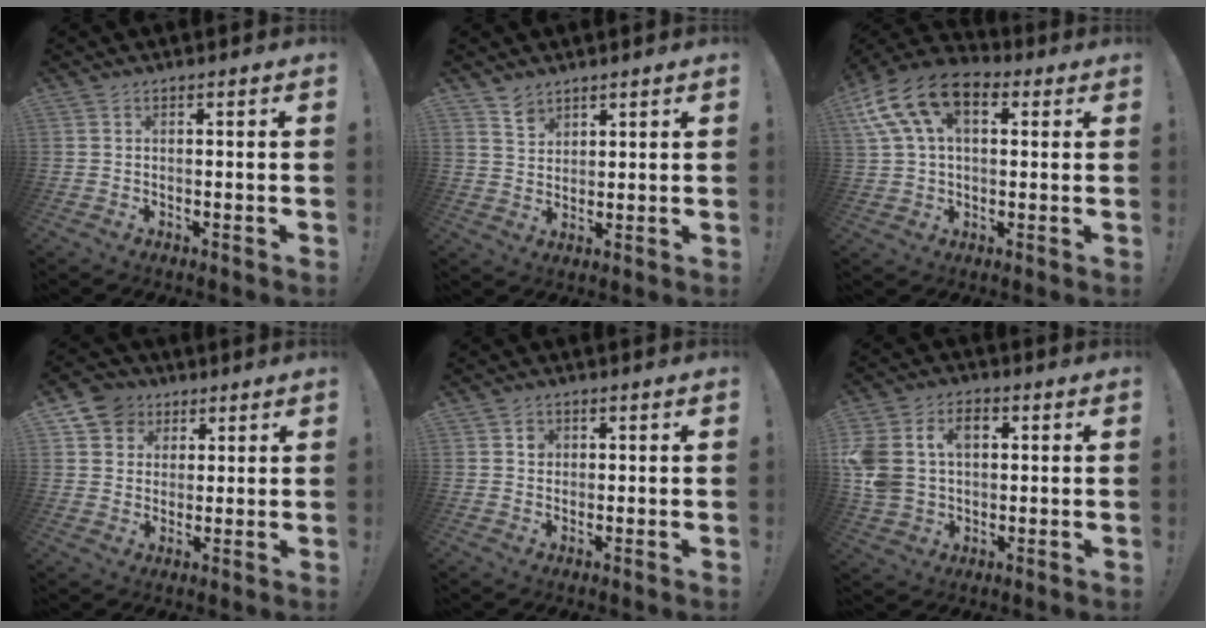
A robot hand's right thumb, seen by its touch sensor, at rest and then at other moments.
{"total": 4.9, "force": [4.0, 2.7, 0.8], "torque": [-0.008, -0.031, 0.076]}
{"total": 16.3, "force": [6.7, 9.9, 11.0], "torque": [-0.207, -0.017, 0.121]}
{"total": 8.5, "force": [3.9, 7.3, 1.8], "torque": [-0.023, -0.021, 0.077]}
{"total": 2.2, "force": [0.6, 2.0, 0.7], "torque": [0.006, -0.004, 0.006]}
{"total": 13.2, "force": [3.5, 10.1, 7.7], "torque": [-0.152, -0.006, 0.065]}